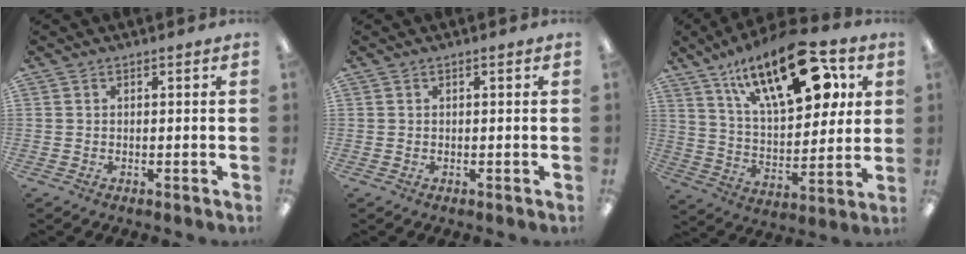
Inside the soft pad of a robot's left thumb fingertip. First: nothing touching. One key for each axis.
{"total": 0.0}
{"total": 24.0, "fx": 13.4, "fy": 10.6, "fz": 16.8, "tx": -0.255, "ty": -0.059, "tz": 0.223}